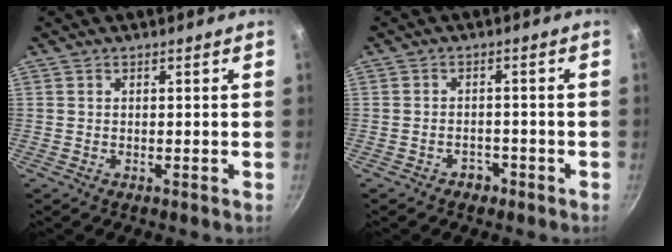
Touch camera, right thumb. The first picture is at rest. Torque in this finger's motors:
{"motor_torque": [-0.25, 0.05, -0.08, 0.45, 0.05]}